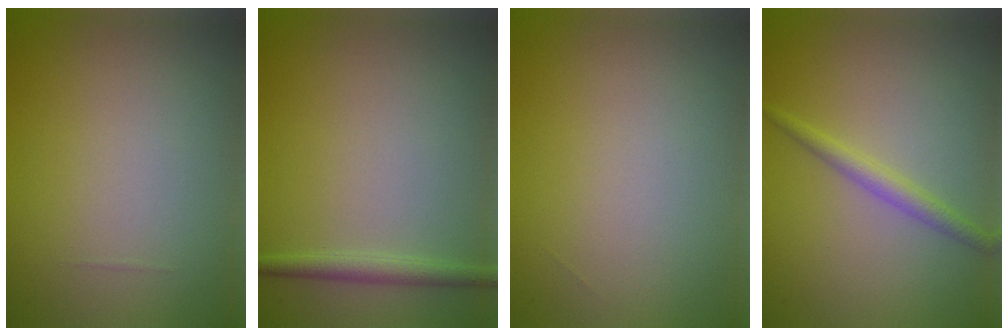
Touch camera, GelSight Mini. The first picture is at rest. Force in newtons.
{"total": 1.7, "press": 1.7, "slide": 0.0}
{"total": 0.0}
{"total": 1.8, "press": 1.8, "slide": 0.1}